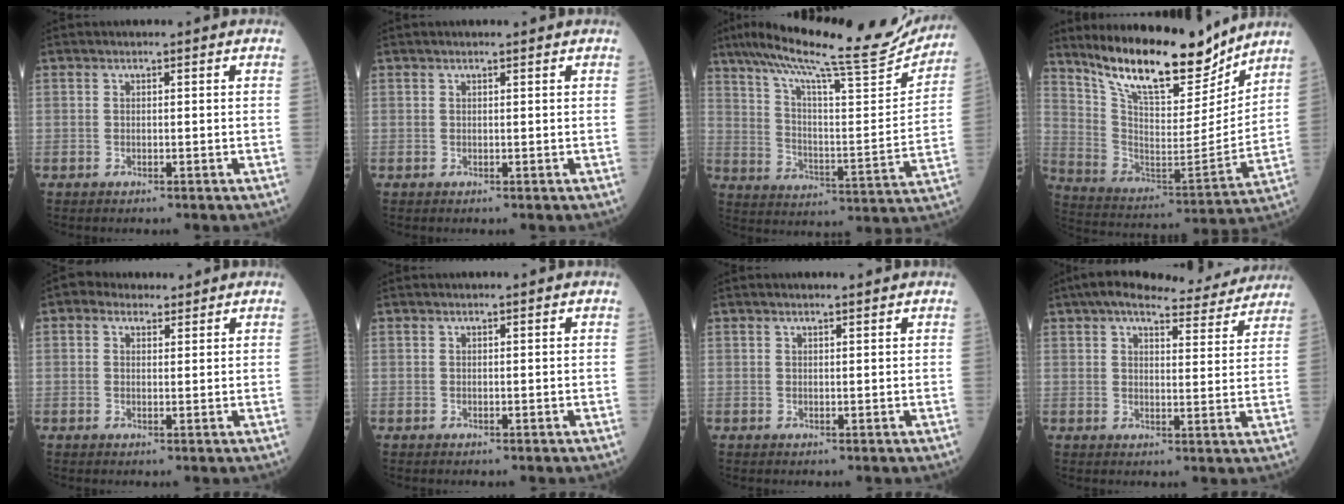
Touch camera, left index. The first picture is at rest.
{"total": 0.7, "force": [0.5, 0.0, 0.4], "torque": [-0.007, 0.006, 0.009]}
{"total": 23.5, "force": [20.6, 1.3, 11.2], "torque": [-0.193, -0.032, 0.294]}
{"total": 18.0, "force": [15.0, 4.2, 9.0], "torque": [-0.159, -0.028, 0.263]}
{"total": 3.1, "force": [2.1, 2.0, 1.0], "torque": [-0.019, 0.017, 0.033]}
{"total": 0.0}
{"total": 1.4, "force": [1.2, -0.1, 0.7], "torque": [-0.010, 0.005, 0.018]}
{"total": 15.1, "force": [13.6, 2.9, 5.9], "torque": [-0.074, 0.013, 0.168]}